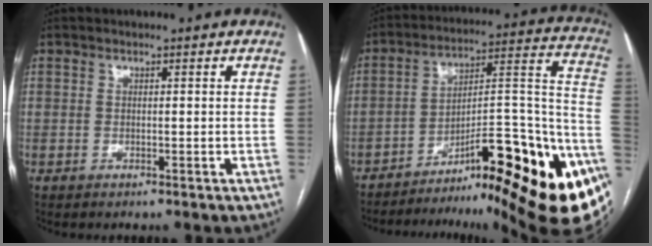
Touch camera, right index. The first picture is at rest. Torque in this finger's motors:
{"motor_torque": [2.14, 0.00, 0.86, 0.12]}